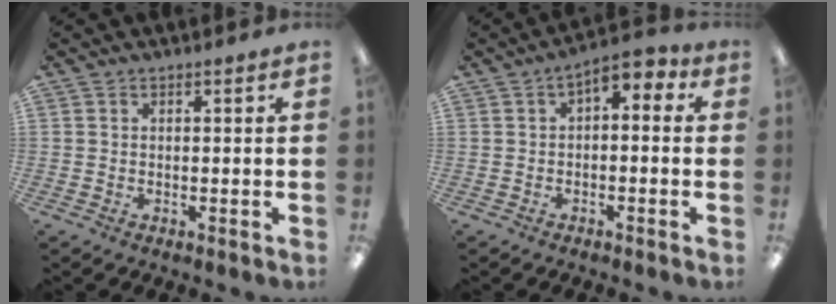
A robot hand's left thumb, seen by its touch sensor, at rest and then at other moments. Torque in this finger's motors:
{"motor_torque": [-0.07, 0.21, 0.12, 0.54, 0.02]}